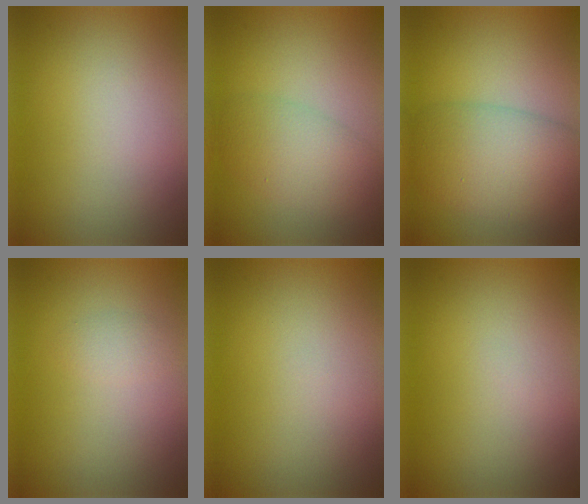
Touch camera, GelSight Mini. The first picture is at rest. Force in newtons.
{"total": 4.5, "press": 4.5, "slide": 0.1}
{"total": 7.9, "press": 7.9, "slide": 0.3}
{"total": 1.1, "press": 1.1, "slide": 0.1}
{"total": 0.0}
{"total": 0.0}